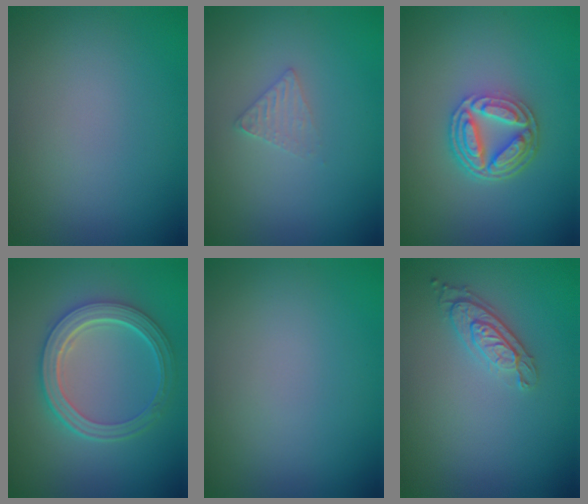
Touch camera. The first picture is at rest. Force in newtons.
{"total": 1.4, "press": 1.3, "slide": 0.2}
{"total": 5.1, "press": 3.8, "slide": 3.4}
{"total": 5.3, "press": 4.1, "slide": 3.3}
{"total": 0.0}
{"total": 2.4, "press": 1.9, "slide": 1.4}